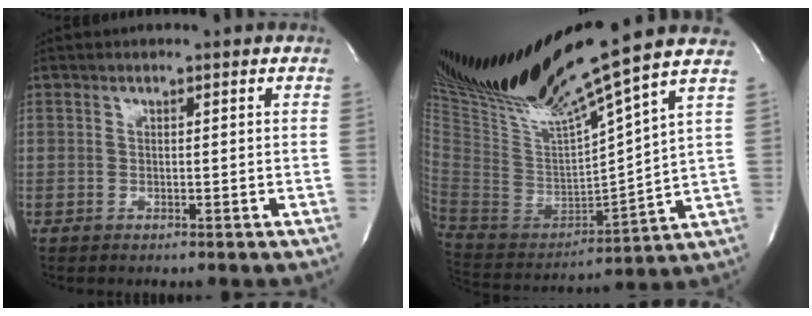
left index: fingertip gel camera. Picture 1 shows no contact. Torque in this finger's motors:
{"motor_torque": [0.10, -0.09, 0.14, 0.07]}